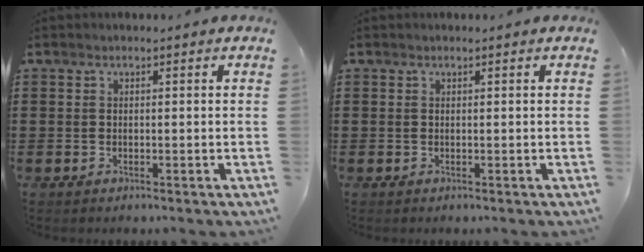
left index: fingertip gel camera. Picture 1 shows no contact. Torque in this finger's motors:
{"motor_torque": [0.00, 0.00, 0.00, 0.00]}